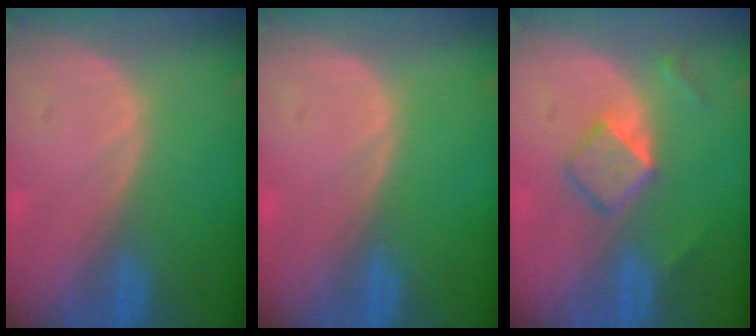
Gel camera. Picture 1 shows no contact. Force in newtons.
{"total": 0.0}
{"total": 5.3, "press": 4.6, "slide": 2.7}